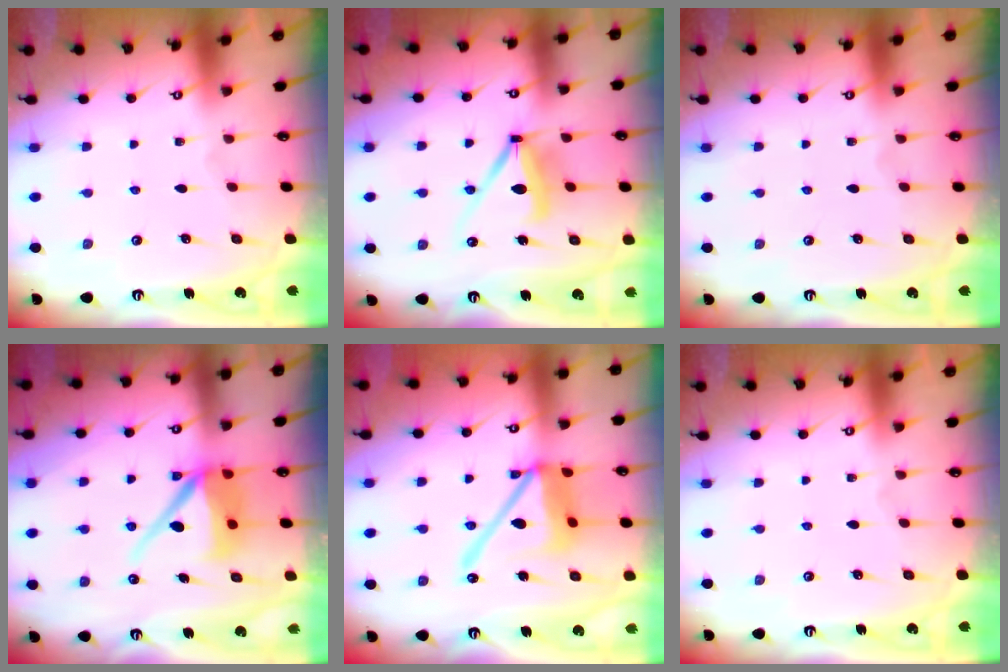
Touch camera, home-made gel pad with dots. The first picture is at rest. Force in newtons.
{"total": 11.1, "press": 11.1, "slide": 0.6}
{"total": 0.0}
{"total": 10.3, "press": 10.2, "slide": 1.2}
{"total": 15.5, "press": 15.4, "slide": 1.9}
{"total": 0.0}